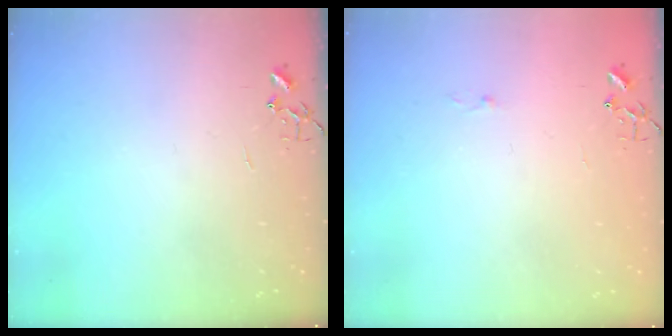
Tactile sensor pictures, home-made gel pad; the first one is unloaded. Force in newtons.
{"total": 2.6, "press": 2.6, "slide": 0.4}